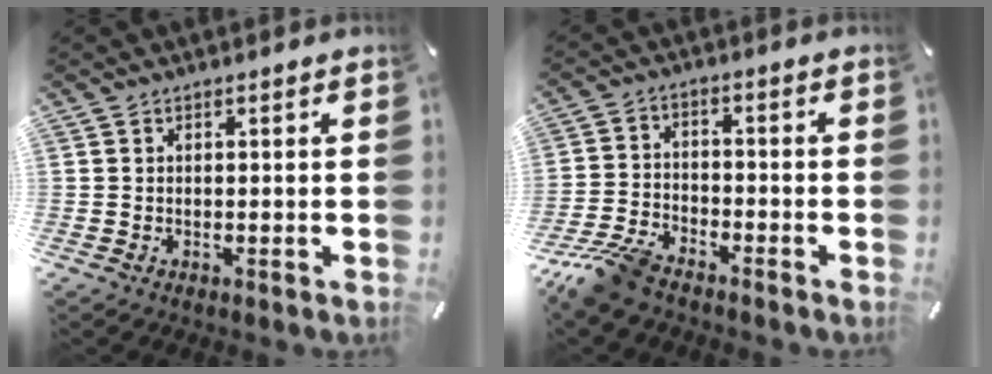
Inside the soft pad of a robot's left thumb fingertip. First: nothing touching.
{"total": 8.9, "force": [-7.6, 2.9, 3.6], "torque": [-0.085, 0.027, -0.149]}